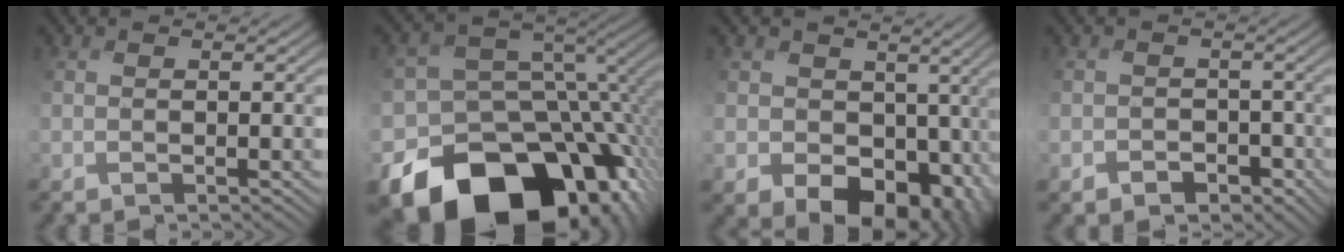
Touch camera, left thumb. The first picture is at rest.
{"total": 20.8, "force": [-12.8, 13.5, 9.3], "torque": [-0.168, -0.027, -0.183]}
{"total": 10.9, "force": [-2.1, 8.7, 6.3], "torque": [-0.099, -0.047, -0.026]}
{"total": 3.6, "force": [-1.7, 3.1, 0.0], "torque": [0.001, -0.007, -0.044]}